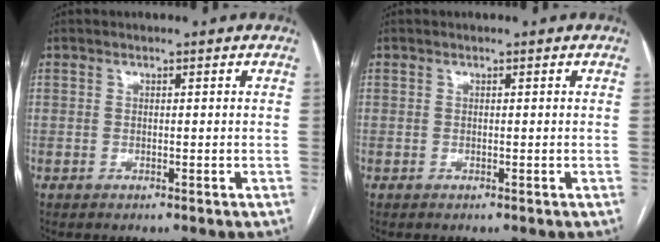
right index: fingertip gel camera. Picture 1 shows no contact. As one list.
[{"total": 0.0}]